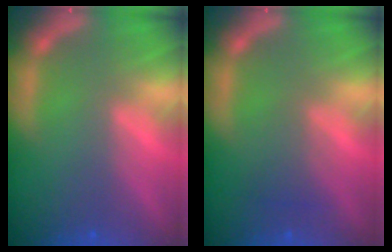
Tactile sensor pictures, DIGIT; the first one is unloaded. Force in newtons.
{"total": 2.0}